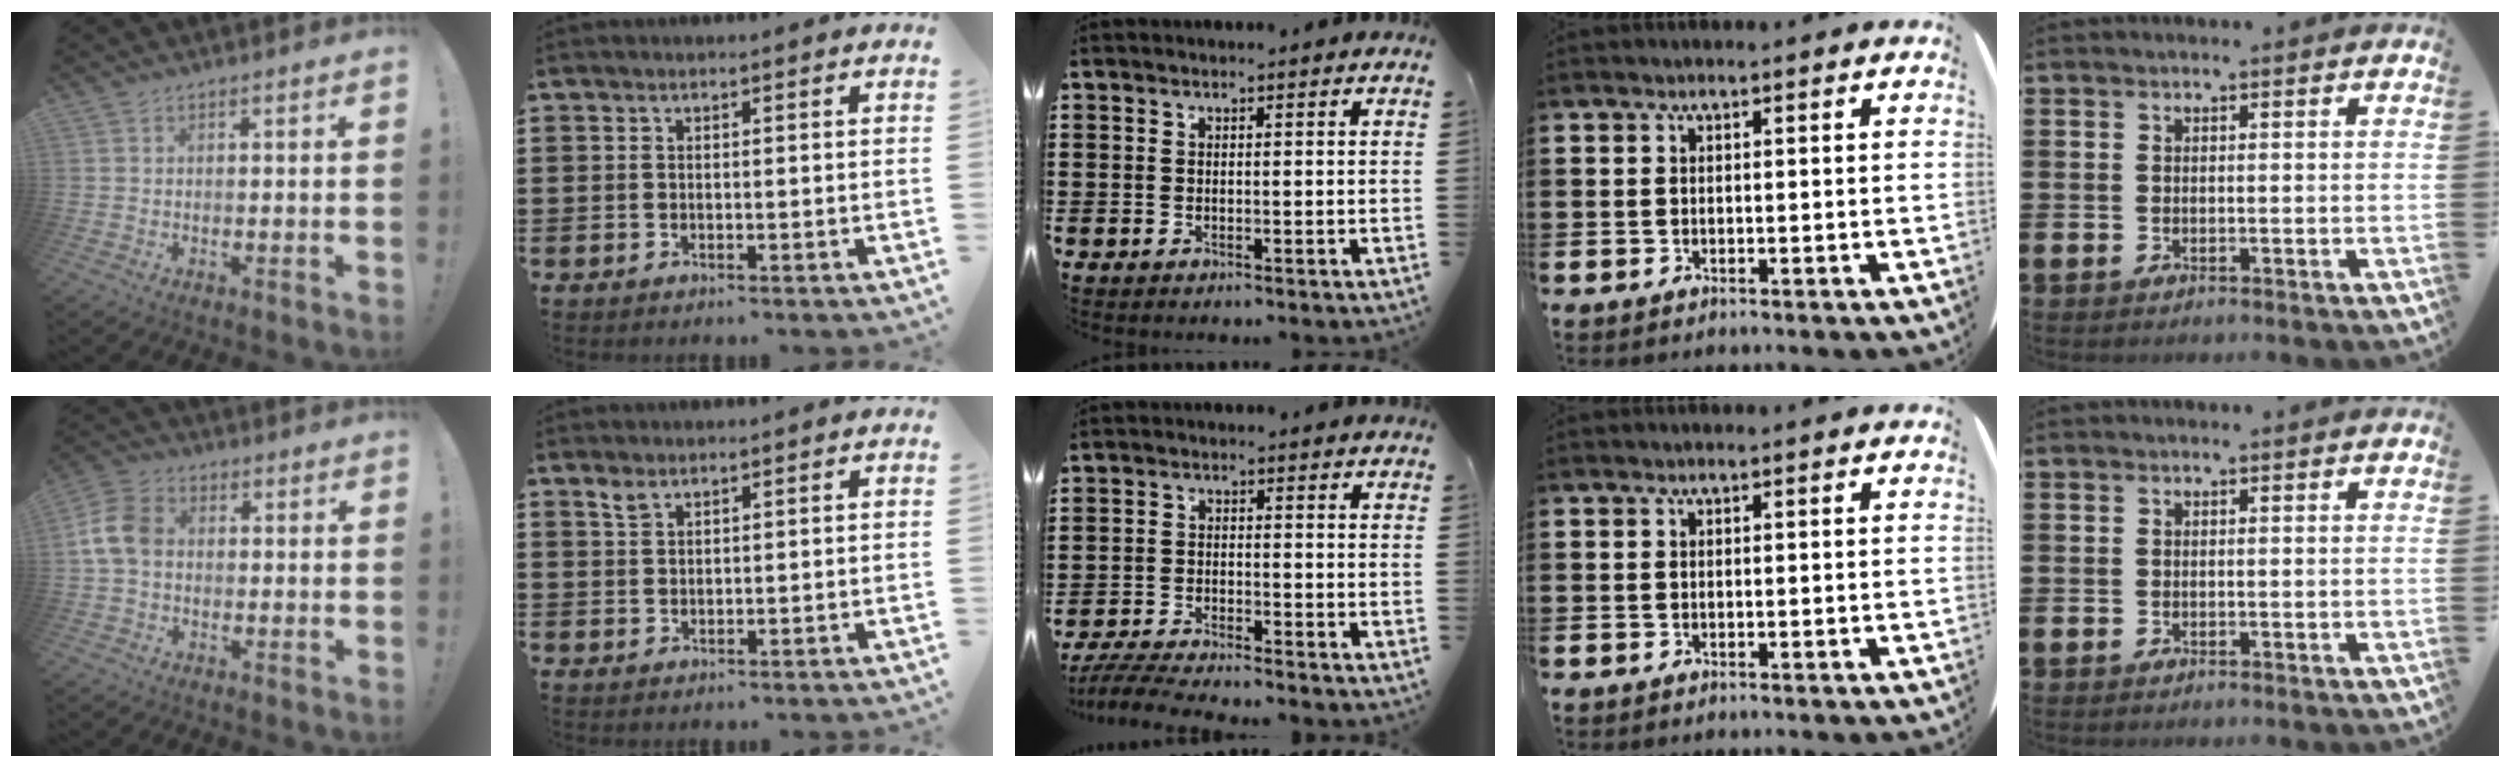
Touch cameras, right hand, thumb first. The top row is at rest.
{"thumb": {"total": 9.3, "force": [0.1, 6.6, 6.5], "torque": [-0.137, 0.013, 0.008]}, "index": {"total": 1.9, "force": [1.5, 0.7, 0.8], "torque": [-0.020, 0.001, 0.029]}, "middle": {"total": 4.3, "force": [-4.1, -0.1, 1.2], "torque": [-0.036, -0.013, -0.085]}}